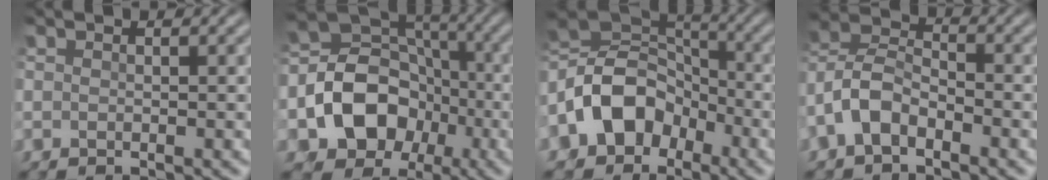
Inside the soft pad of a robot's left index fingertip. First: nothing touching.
{"total": 10.0, "force": [-2.9, 7.9, 5.3], "torque": [-0.103, 0.004, -0.063]}
{"total": 9.0, "force": [-3.5, 6.6, 5.0], "torque": [-0.097, 0.016, -0.081]}
{"total": 4.9, "force": [-2.8, 2.7, 3.0], "torque": [-0.072, 0.012, -0.067]}